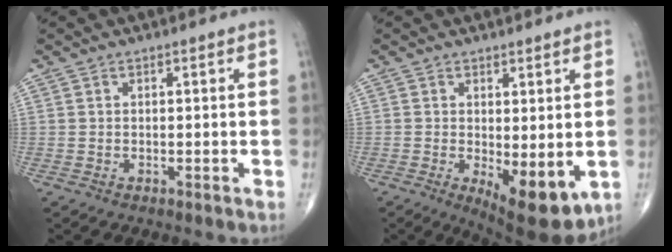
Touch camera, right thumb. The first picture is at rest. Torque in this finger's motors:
{"motor_torque": [-0.57, 0.74, -0.05, -0.12, 0.11]}